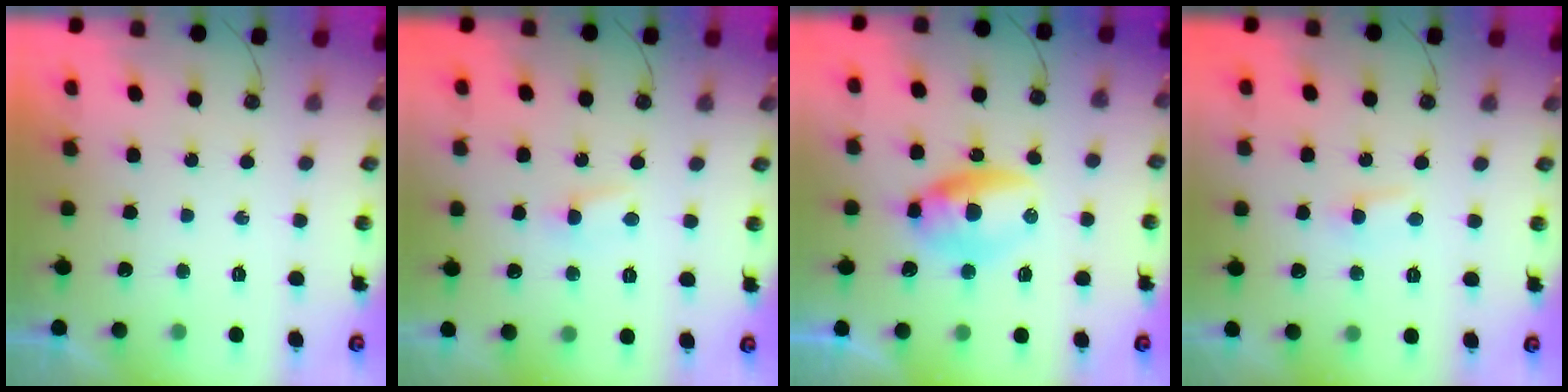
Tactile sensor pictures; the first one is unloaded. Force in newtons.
{"total": 2.8, "press": 2.8, "slide": 0.3}
{"total": 8.0, "press": 7.9, "slide": 0.4}
{"total": 2.8, "press": 2.7, "slide": 0.6}